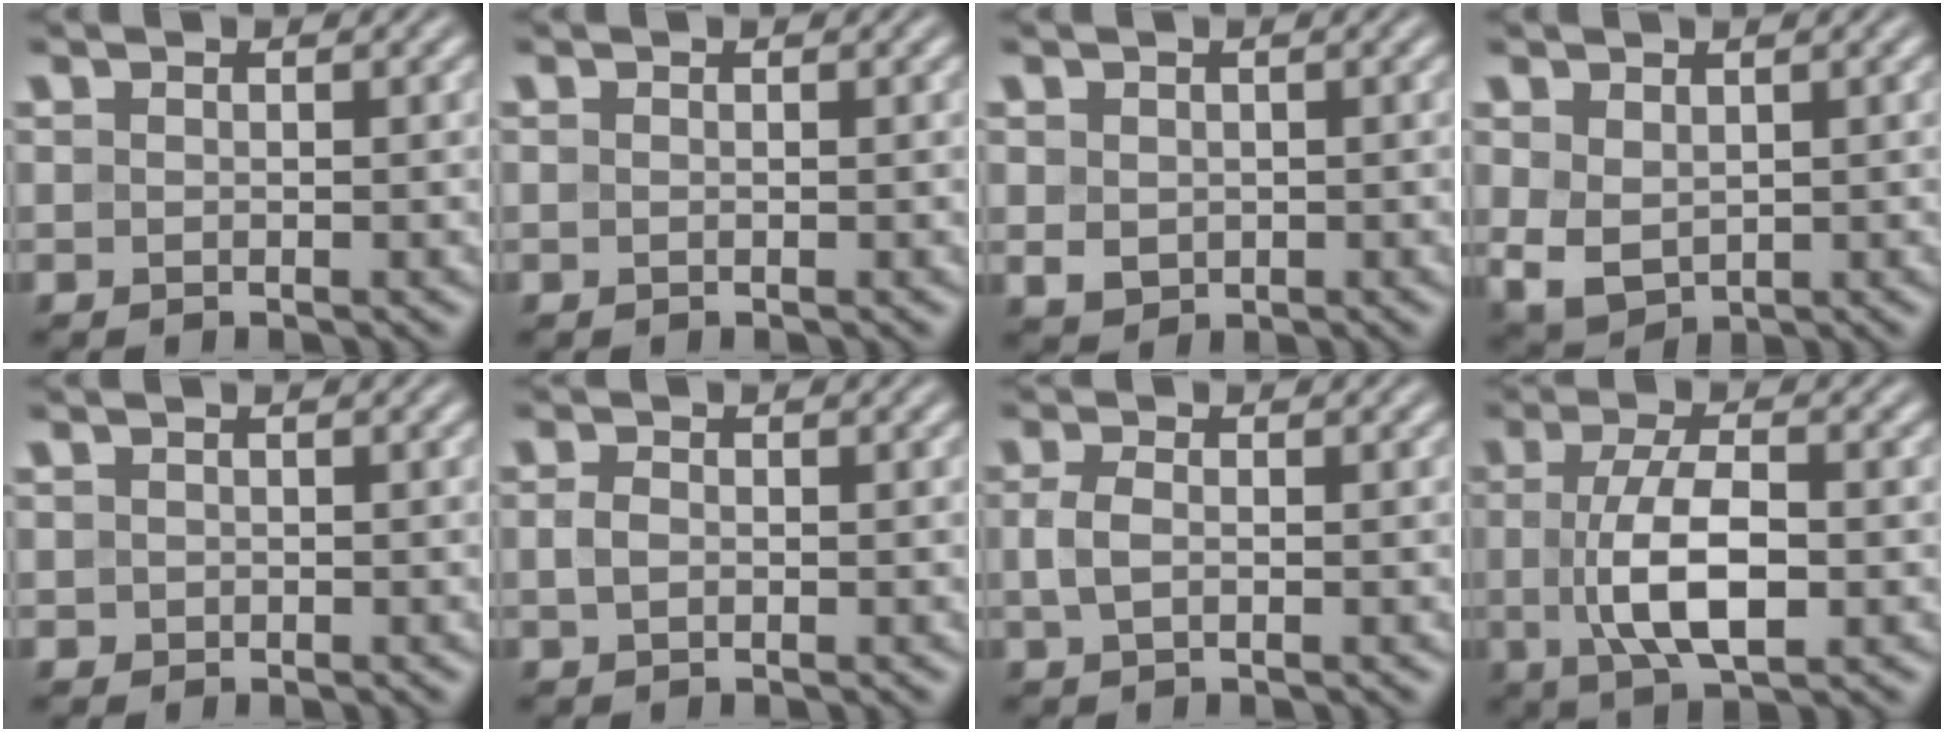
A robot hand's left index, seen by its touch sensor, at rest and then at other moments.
{"total": 0.0}
{"total": 1.7, "force": [0.2, 1.5, 0.8], "torque": [-0.016, -0.004, 0.006]}
{"total": 3.0, "force": [0.7, 2.2, 2.0], "torque": [-0.048, -0.007, 0.020]}
{"total": 0.5, "force": [0.0, 0.5, 0.1], "torque": [0.002, -0.002, -0.002]}
{"total": 1.4, "force": [-0.2, 0.9, 1.0], "torque": [-0.021, 0.001, -0.006]}
{"total": 1.9, "force": [-0.1, 1.1, 1.6], "torque": [-0.040, 0.000, -0.005]}
{"total": 6.5, "force": [-0.5, 2.4, 5.9], "torque": [-0.116, -0.002, -0.011]}